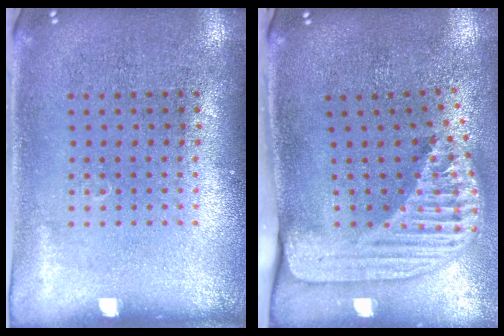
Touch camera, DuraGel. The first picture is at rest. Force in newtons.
{"total": 2.5, "press": 1.8, "slide": 1.8}